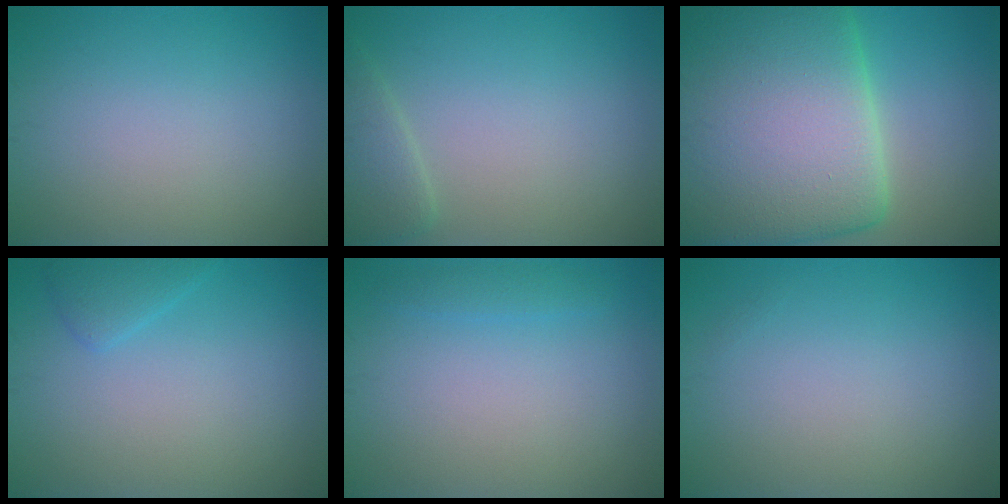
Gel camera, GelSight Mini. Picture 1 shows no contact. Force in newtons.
{"total": 2.4, "press": 2.4, "slide": 0.0}
{"total": 21.4, "press": 21.4, "slide": 0.8}
{"total": 1.6, "press": 1.6, "slide": 0.1}
{"total": 1.0, "press": 1.0, "slide": 0.1}
{"total": 0.0}